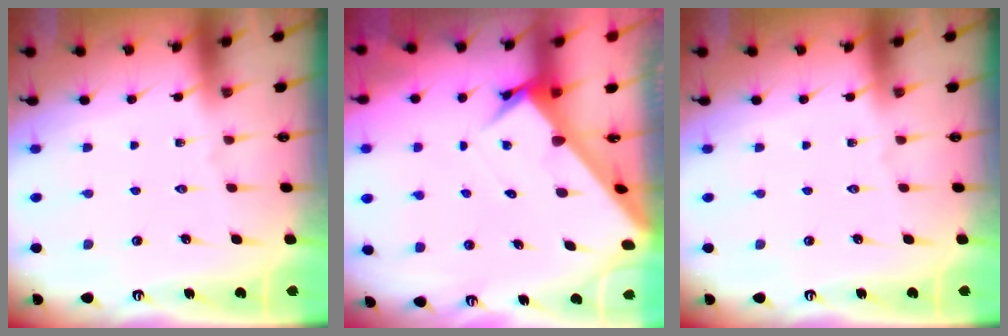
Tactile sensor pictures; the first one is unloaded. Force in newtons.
{"total": 3.8, "press": 3.8, "slide": 0.3}
{"total": 0.0}